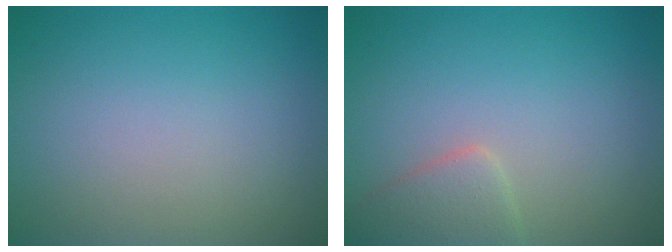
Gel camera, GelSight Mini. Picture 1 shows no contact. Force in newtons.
{"total": 2.4, "press": 2.4, "slide": 0.1}